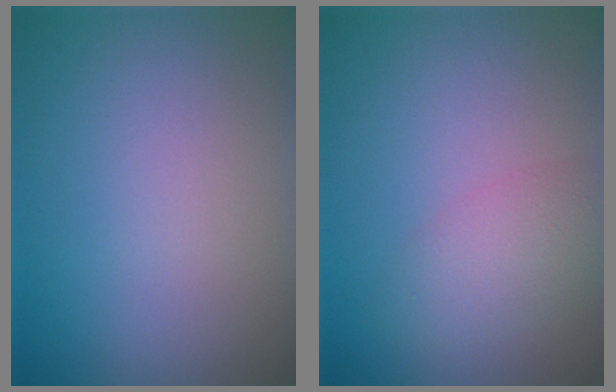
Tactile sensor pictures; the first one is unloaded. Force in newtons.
{"total": 3.2, "press": 3.2, "slide": 0.0}